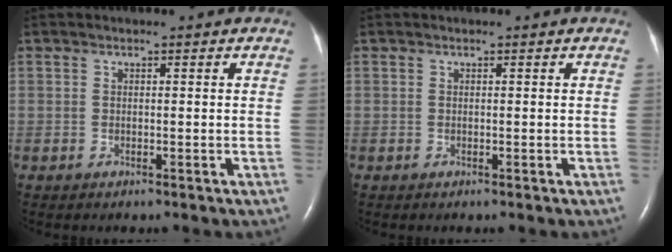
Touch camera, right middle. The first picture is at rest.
{"total": 0.0}